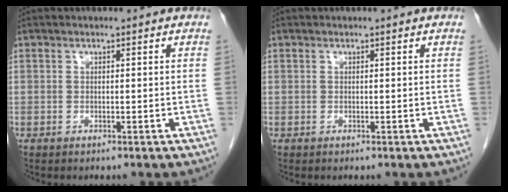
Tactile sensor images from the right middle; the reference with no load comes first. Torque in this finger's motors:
{"motor_torque": [0.00, 0.00, 0.00, 0.00]}